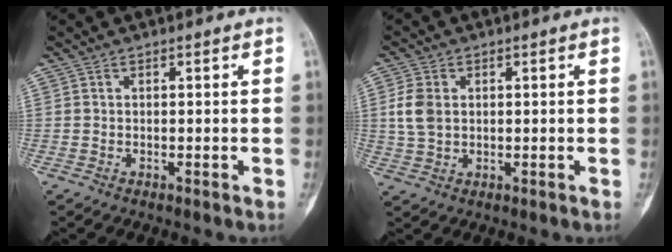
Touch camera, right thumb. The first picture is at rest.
{"total": 5.2, "force": [0.9, 3.6, 3.5], "torque": [-0.075, 0.002, 0.022]}